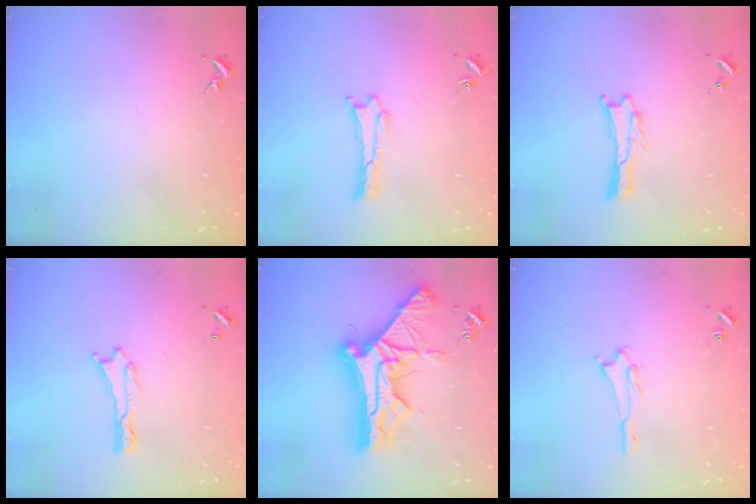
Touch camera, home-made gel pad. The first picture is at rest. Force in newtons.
{"total": 0.0}
{"total": 0.0}
{"total": 0.0}
{"total": 14.5, "press": 14.5, "slide": 1.5}
{"total": 1.3, "press": 1.3, "slide": 0.1}